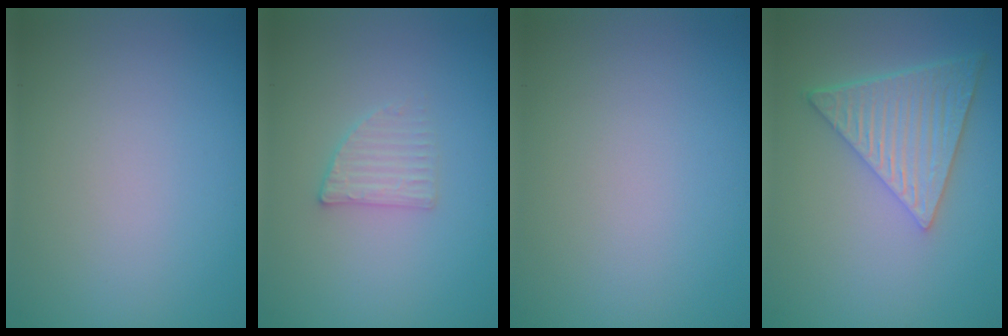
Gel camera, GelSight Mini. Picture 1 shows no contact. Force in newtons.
{"total": 1.9, "press": 1.9, "slide": 0.4}
{"total": 0.0}
{"total": 6.9, "press": 4.9, "slide": 4.8}